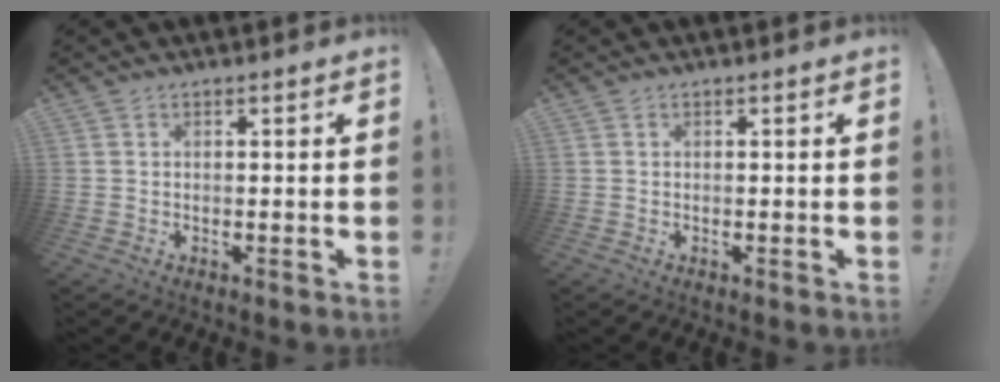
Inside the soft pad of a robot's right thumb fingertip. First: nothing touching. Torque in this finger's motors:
{"motor_torque": [-0.03, 0.03, 0.00, 0.00, 0.00]}